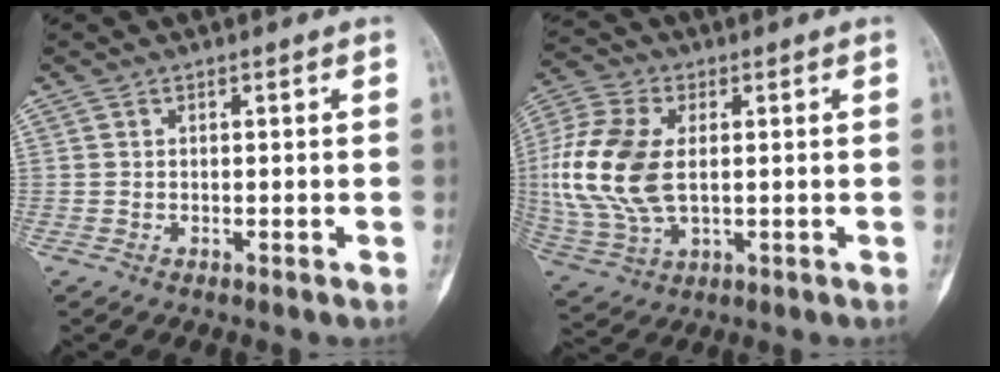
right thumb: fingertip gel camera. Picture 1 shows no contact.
{"total": 16.0, "force": [1.0, 9.4, 12.9], "torque": [-0.292, 0.004, 0.024]}